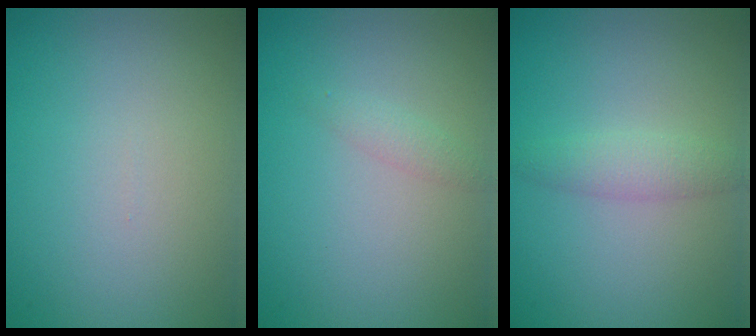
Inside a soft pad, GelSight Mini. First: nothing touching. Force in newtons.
{"total": 1.0, "press": 1.0, "slide": 0.0}
{"total": 1.9, "press": 1.9, "slide": 0.0}